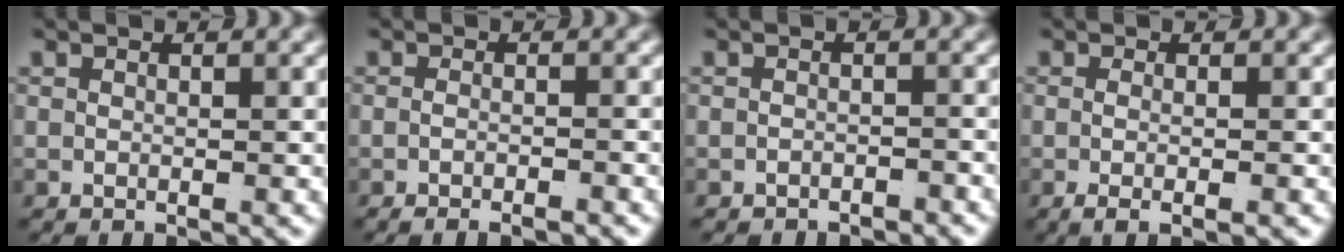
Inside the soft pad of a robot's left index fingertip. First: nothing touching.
{"total": 2.5, "force": [-2.2, 0.1, 1.0], "torque": [-0.018, -0.007, -0.034]}
{"total": 1.8, "force": [-1.8, 0.0, 0.0], "torque": [0.004, -0.009, -0.025]}
{"total": 2.4, "force": [-1.5, -0.1, 1.9], "torque": [-0.039, -0.012, -0.016]}